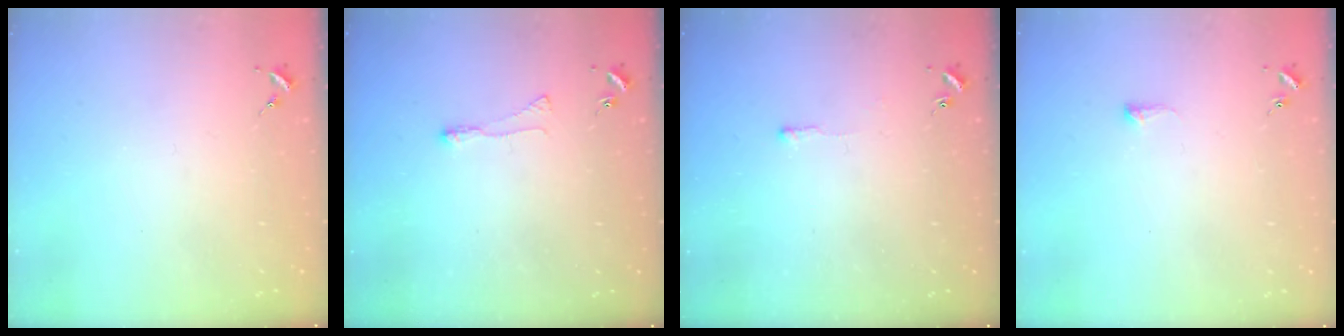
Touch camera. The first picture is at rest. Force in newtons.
{"total": 3.0, "press": 2.9, "slide": 0.6}
{"total": 2.6, "press": 2.6, "slide": 0.4}
{"total": 4.3, "press": 4.3, "slide": 0.7}